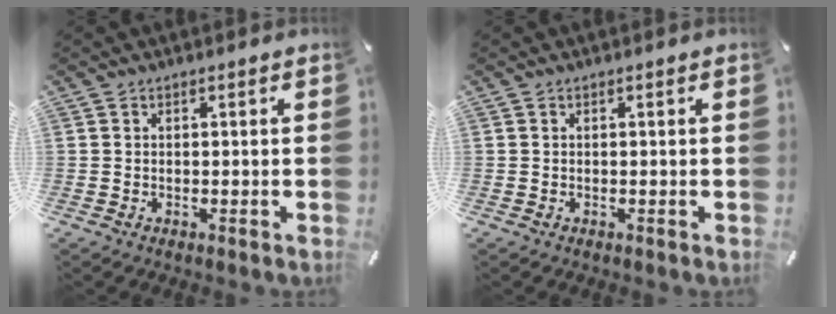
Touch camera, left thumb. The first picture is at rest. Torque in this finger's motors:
{"motor_torque": [-0.02, 0.02, -0.01, 0.01, 0.00]}